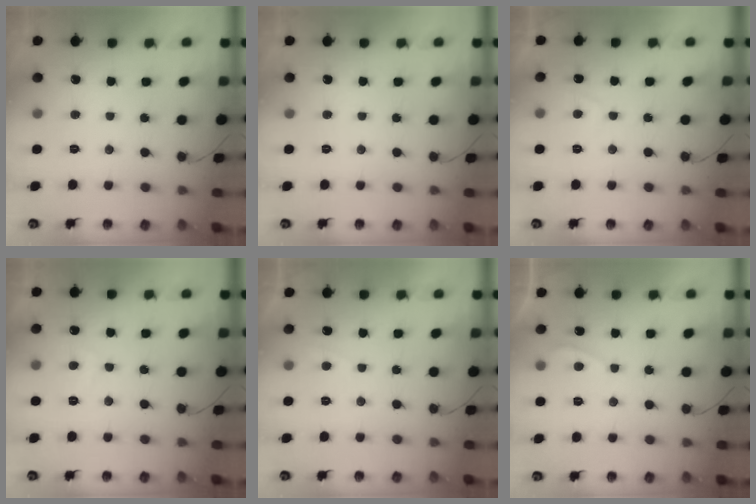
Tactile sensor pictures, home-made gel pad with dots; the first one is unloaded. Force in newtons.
{"total": 0.0}
{"total": 0.8, "press": 0.6, "slide": 0.5}
{"total": 3.1, "press": 3.0, "slide": 0.5}
{"total": 1.9, "press": 1.8, "slide": 0.6}
{"total": 0.7, "press": 0.5, "slide": 0.4}